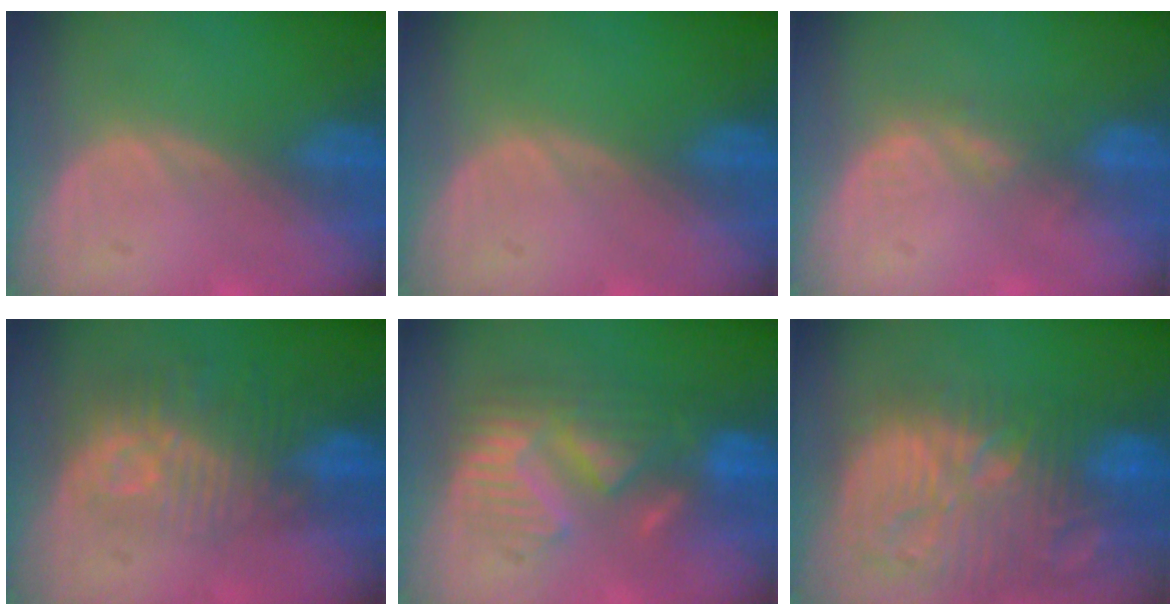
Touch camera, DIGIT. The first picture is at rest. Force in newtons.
{"total": 0.0}
{"total": 2.7, "press": 2.1, "slide": 1.7}
{"total": 9.6, "press": 8.6, "slide": 4.4}
{"total": 8.7, "press": 8.7, "slide": 0.6}
{"total": 14.8, "press": 12.8, "slide": 7.3}